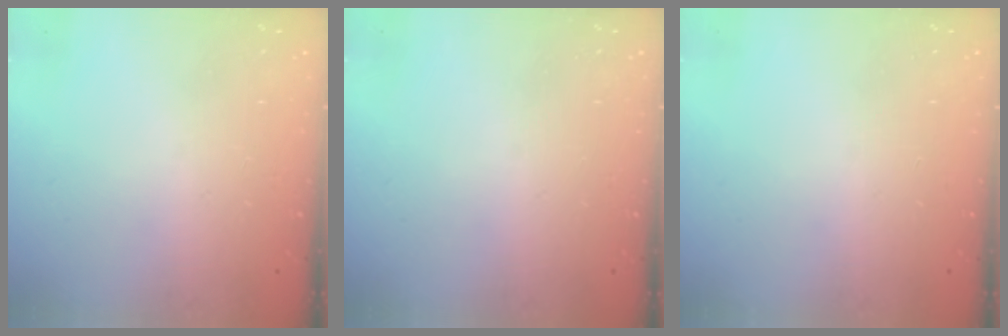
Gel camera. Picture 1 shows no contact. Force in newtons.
{"total": 0.0}
{"total": 0.0}